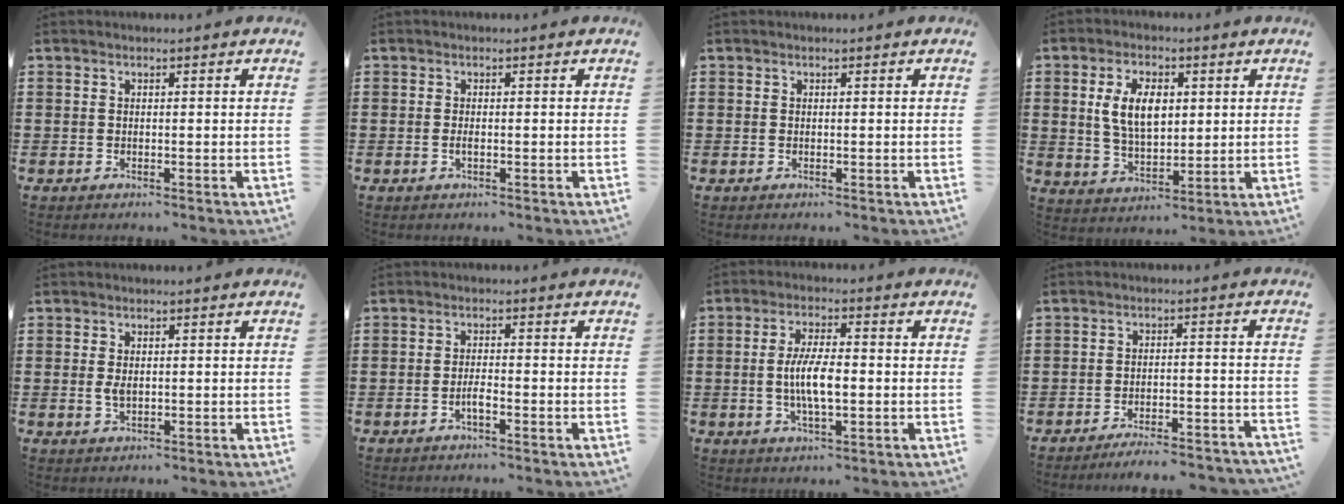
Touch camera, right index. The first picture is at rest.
{"total": 0.7, "force": [-0.2, 0.1, 0.7], "torque": [-0.013, -0.005, -0.003]}
{"total": 0.0}
{"total": 7.9, "force": [1.6, 4.4, 6.3], "torque": [-0.139, 0.006, 0.022]}
{"total": 2.2, "force": [0.1, 1.2, 1.9], "torque": [-0.039, 0.005, 0.002]}
{"total": 2.1, "force": [-1.1, 0.3, 1.7], "torque": [-0.032, -0.001, -0.020]}
{"total": 6.7, "force": [-0.6, 2.1, 6.3], "torque": [-0.132, -0.003, -0.018]}
{"total": 4.1, "force": [-3.9, -0.2, 1.3], "torque": [-0.024, -0.004, -0.078]}